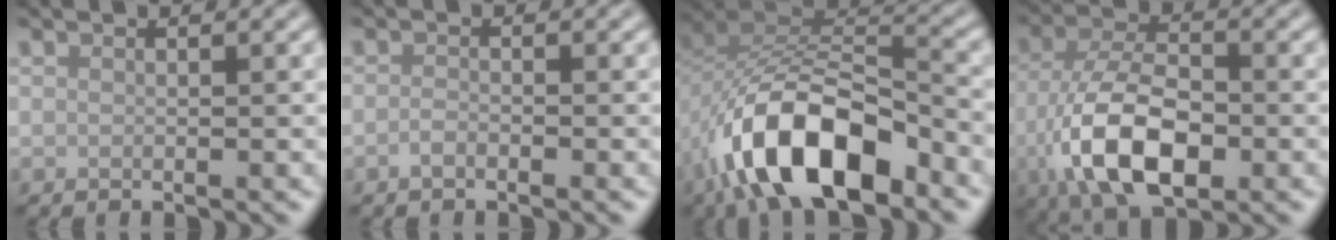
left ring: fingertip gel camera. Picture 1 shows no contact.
{"total": 0.9, "force": [-0.6, 0.3, 0.6], "torque": [-0.013, 0.001, -0.014]}
{"total": 11.3, "force": [-6.0, 5.4, 8.0], "torque": [-0.145, 0.002, -0.109]}
{"total": 10.1, "force": [-3.6, 5.1, 8.0], "torque": [-0.164, -0.008, -0.074]}